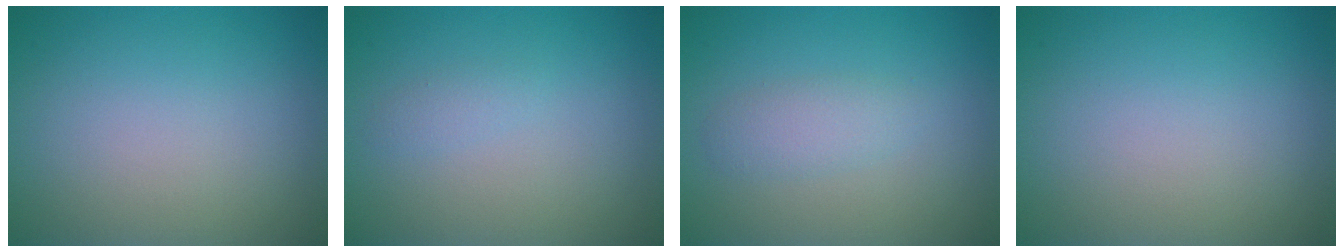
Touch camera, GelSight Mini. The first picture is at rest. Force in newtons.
{"total": 0.8, "press": 0.7, "slide": 0.1}
{"total": 1.8, "press": 1.8, "slide": 0.0}
{"total": 0.0}